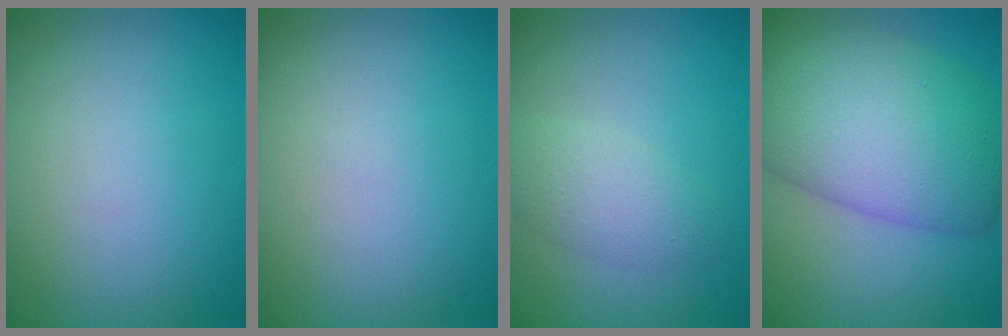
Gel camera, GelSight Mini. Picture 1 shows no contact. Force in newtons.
{"total": 0.0}
{"total": 2.9, "press": 2.9, "slide": 0.2}
{"total": 12.3, "press": 12.2, "slide": 0.6}